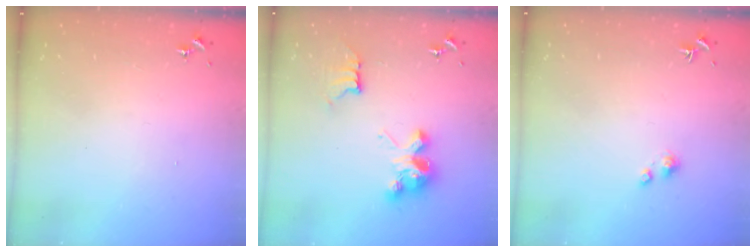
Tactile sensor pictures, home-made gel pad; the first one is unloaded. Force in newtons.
{"total": 9.4, "press": 9.4, "slide": 0.7}
{"total": 2.2, "press": 2.2, "slide": 0.2}